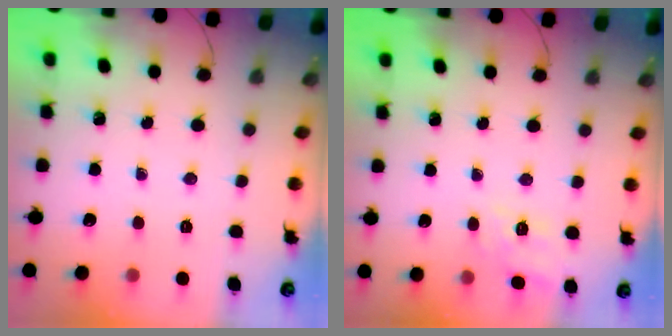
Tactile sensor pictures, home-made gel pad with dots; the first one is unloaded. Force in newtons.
{"total": 11.1, "press": 11.1, "slide": 0.9}